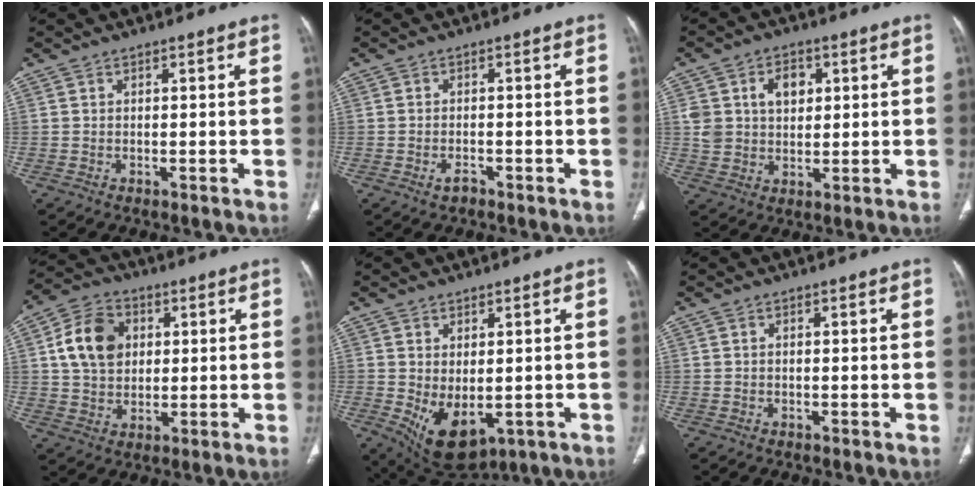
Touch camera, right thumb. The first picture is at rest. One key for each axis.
{"total": 1.7, "fx": -1.1, "fy": 0.9, "fz": 0.9, "tx": -0.018, "ty": 0.007, "tz": -0.017}
{"total": 8.8, "fx": 2.7, "fy": 6.6, "fz": 5.3, "tx": -0.060, "ty": -0.005, "tz": 0.052}
{"total": 11.4, "fx": 2.6, "fy": 8.8, "fz": 6.9, "tx": -0.106, "ty": 0.005, "tz": 0.044}
{"total": 9.3, "fx": -1.8, "fy": 5.3, "fz": 7.4, "tx": -0.112, "ty": -0.009, "tz": -0.001}
{"total": 0.0}